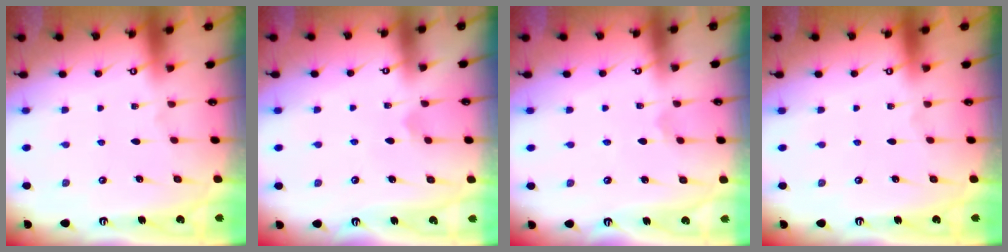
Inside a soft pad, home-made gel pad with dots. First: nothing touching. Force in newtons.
{"total": 4.6, "press": 4.6, "slide": 0.3}
{"total": 2.0, "press": 2.0, "slide": 0.2}
{"total": 0.0}